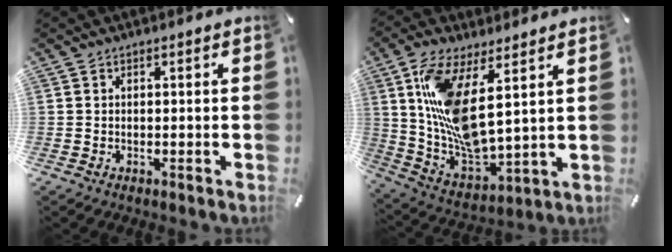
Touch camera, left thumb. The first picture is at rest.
{"total": 14.2, "force": [5.9, 5.1, 11.9], "torque": [-0.262, -0.052, 0.104]}